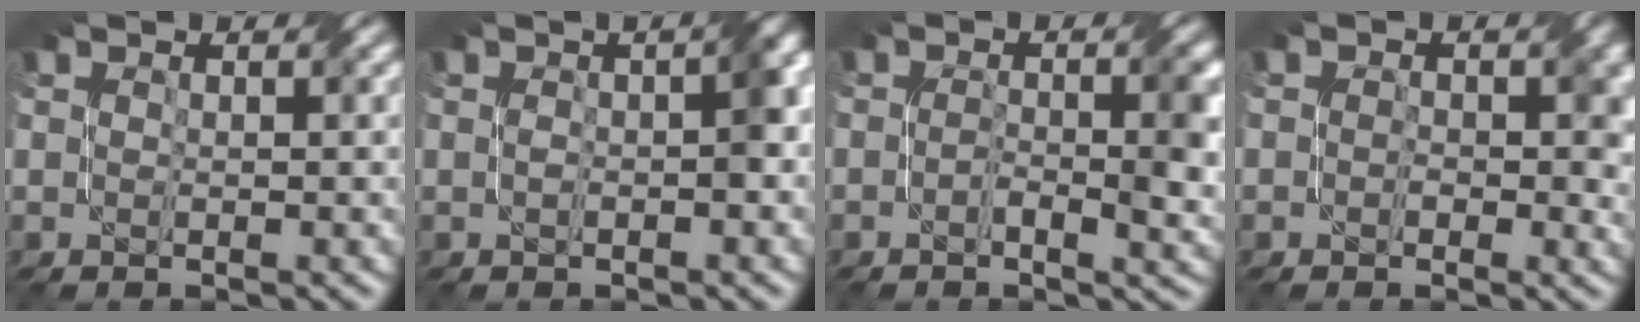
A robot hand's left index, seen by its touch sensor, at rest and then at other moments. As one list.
[{"total": 2.9, "force": [-0.3, 0.8, 2.8], "torque": [-0.045, 0.013, -0.004]}, {"total": 3.9, "force": [-0.6, 1.2, 3.7], "torque": [-0.063, -0.003, -0.011]}, {"total": 3.3, "force": [0.1, 2.2, 2.5], "torque": [-0.023, -0.002, -0.005]}]